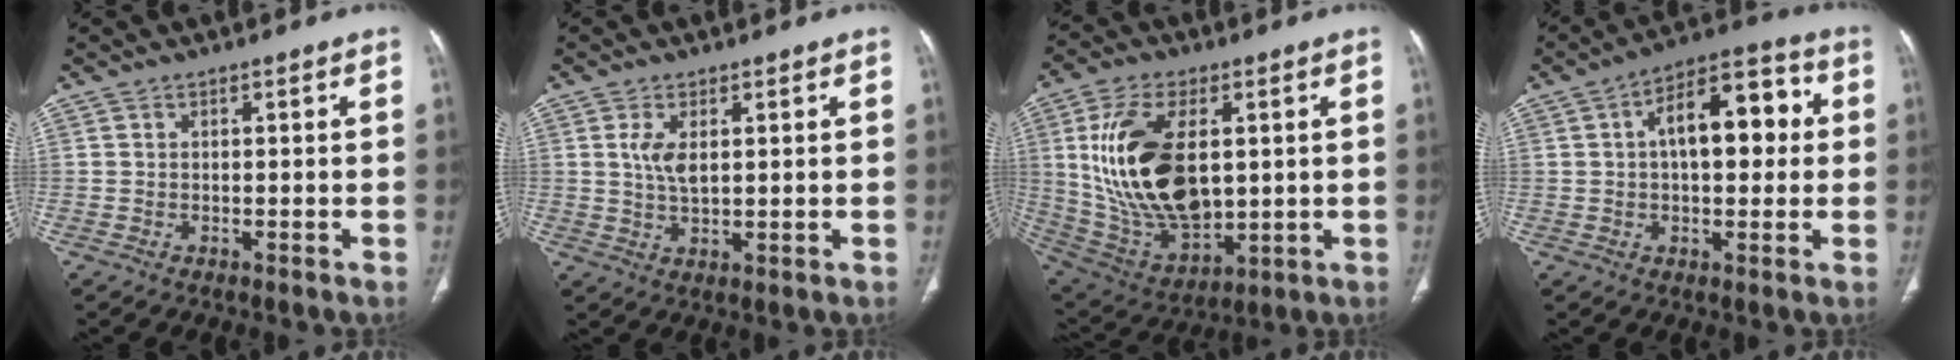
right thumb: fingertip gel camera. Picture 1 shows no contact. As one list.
[{"total": 5.2, "force": [1.3, 2.2, 4.5], "torque": [-0.094, -0.012, 0.030]}, {"total": 22.4, "force": [2.9, 12.4, 18.4], "torque": [-0.344, -0.018, 0.072]}, {"total": 14.4, "force": [2.4, 7.3, 12.2], "torque": [-0.159, 0.032, 0.030]}]